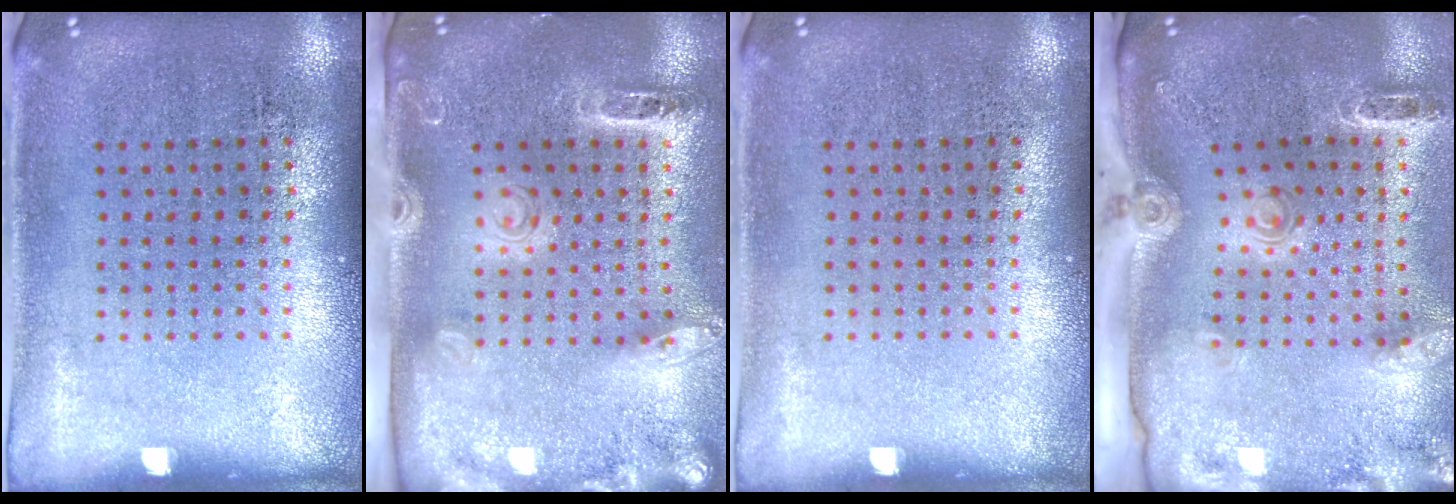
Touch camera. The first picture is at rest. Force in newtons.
{"total": 2.7, "press": 2.0, "slide": 1.8}
{"total": 0.0}
{"total": 2.8, "press": 2.1, "slide": 1.9}